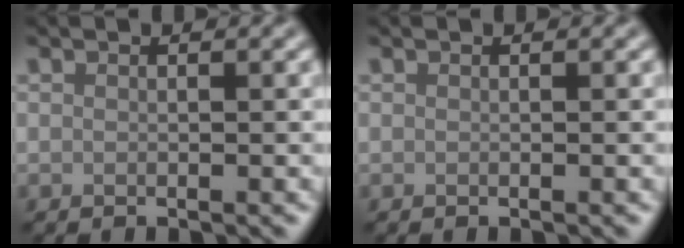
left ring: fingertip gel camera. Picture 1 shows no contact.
{"total": 0.0}